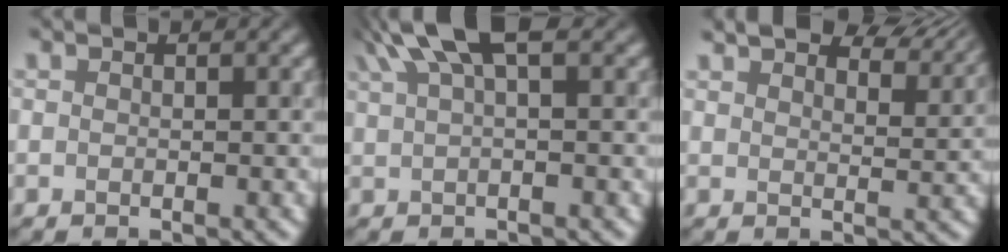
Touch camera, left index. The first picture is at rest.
{"total": 4.6, "force": [2.9, 0.8, 3.4], "torque": [-0.052, 0.017, 0.055]}
{"total": 6.3, "force": [5.5, 1.6, 2.4], "torque": [-0.027, 0.011, 0.072]}